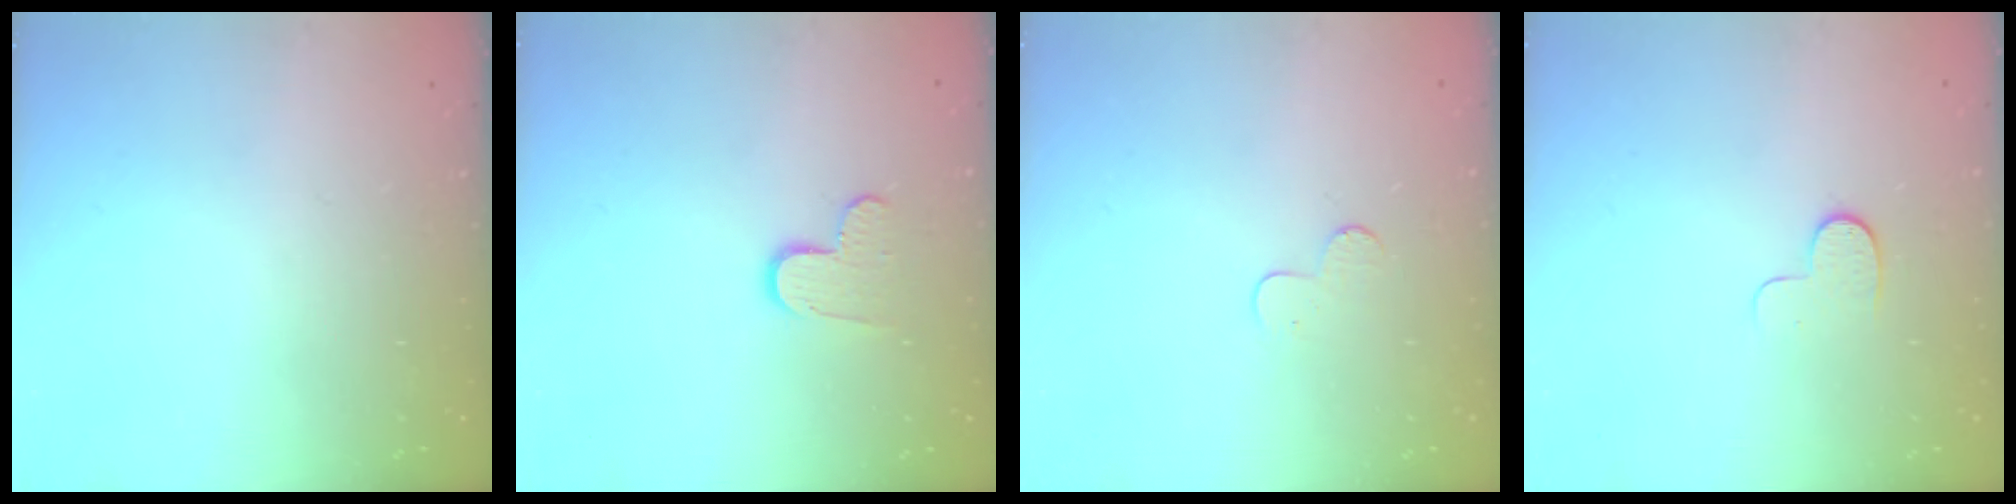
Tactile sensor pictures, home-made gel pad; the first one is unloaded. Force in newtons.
{"total": 8.3, "press": 8.3, "slide": 0.6}
{"total": 4.4, "press": 4.4, "slide": 0.4}
{"total": 5.7, "press": 5.7, "slide": 0.6}